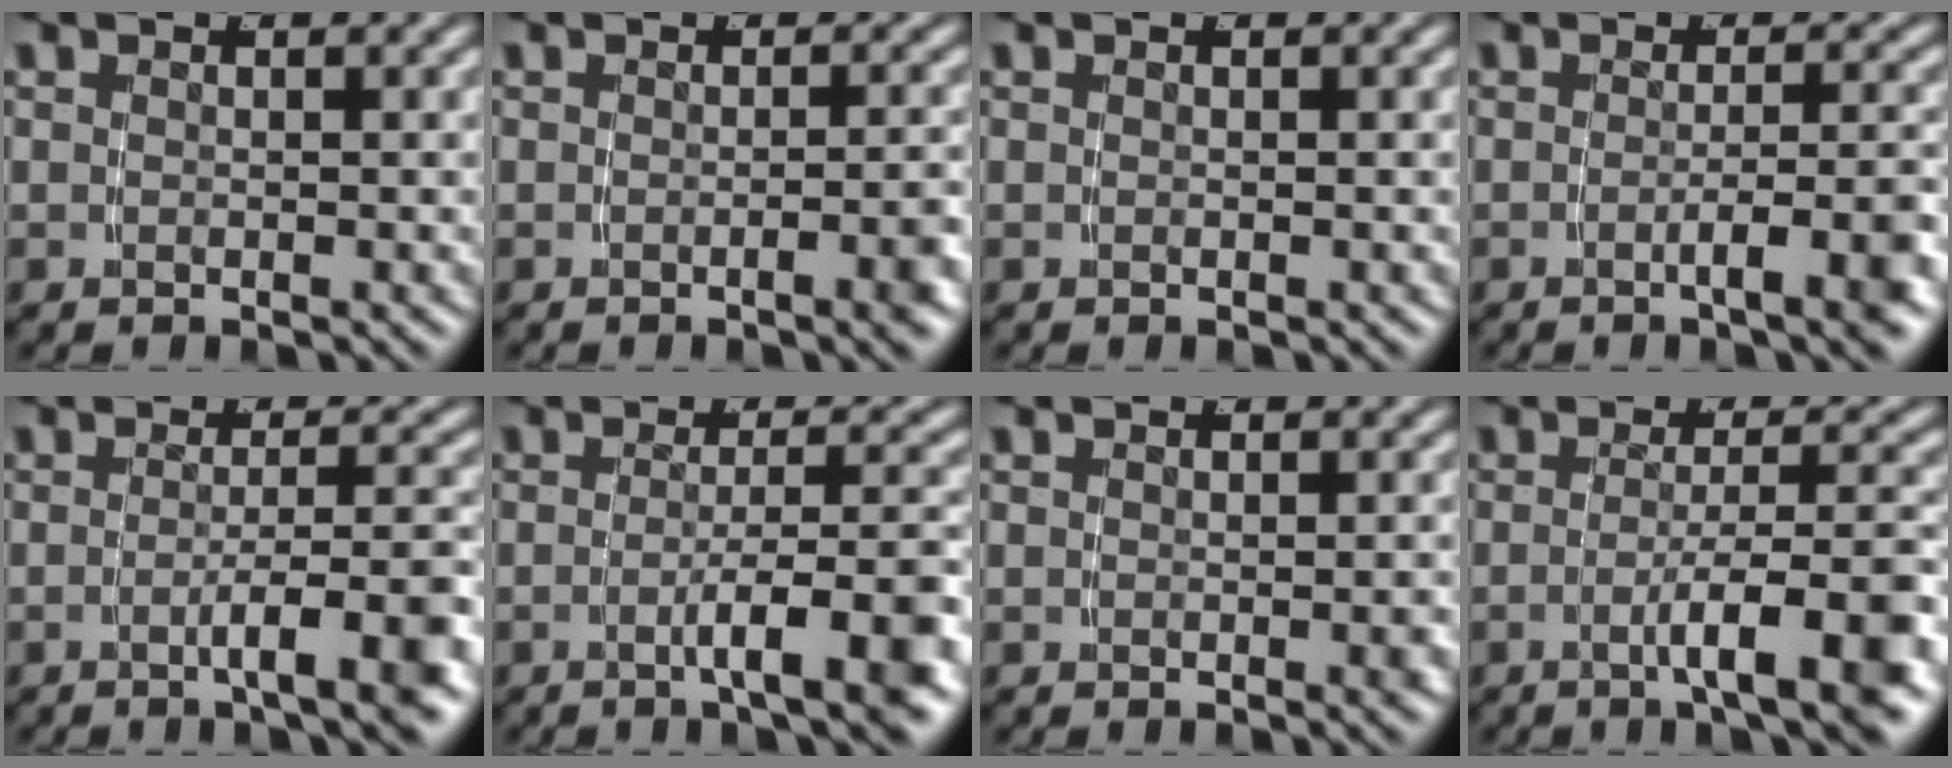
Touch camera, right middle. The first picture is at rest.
{"total": 1.8, "force": [-0.9, -0.3, 1.5], "torque": [-0.014, 0.009, -0.020]}
{"total": 0.0}
{"total": 4.1, "force": [-2.1, -0.1, 3.5], "torque": [-0.042, 0.003, -0.039]}
{"total": 5.2, "force": [-2.5, 0.1, 4.5], "torque": [-0.056, 0.001, -0.043]}
{"total": 5.9, "force": [-2.7, 0.4, 5.2], "torque": [-0.068, -0.001, -0.043]}
{"total": 0.6, "force": [-0.2, -0.1, 0.6], "torque": [-0.001, 0.003, -0.003]}
{"total": 6.7, "force": [-2.9, 0.7, 5.9], "torque": [-0.085, -0.005, -0.044]}